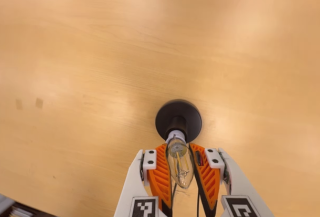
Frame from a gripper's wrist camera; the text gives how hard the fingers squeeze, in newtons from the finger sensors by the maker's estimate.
{"total": 20.7, "left": 20.0, "right": 21.4}